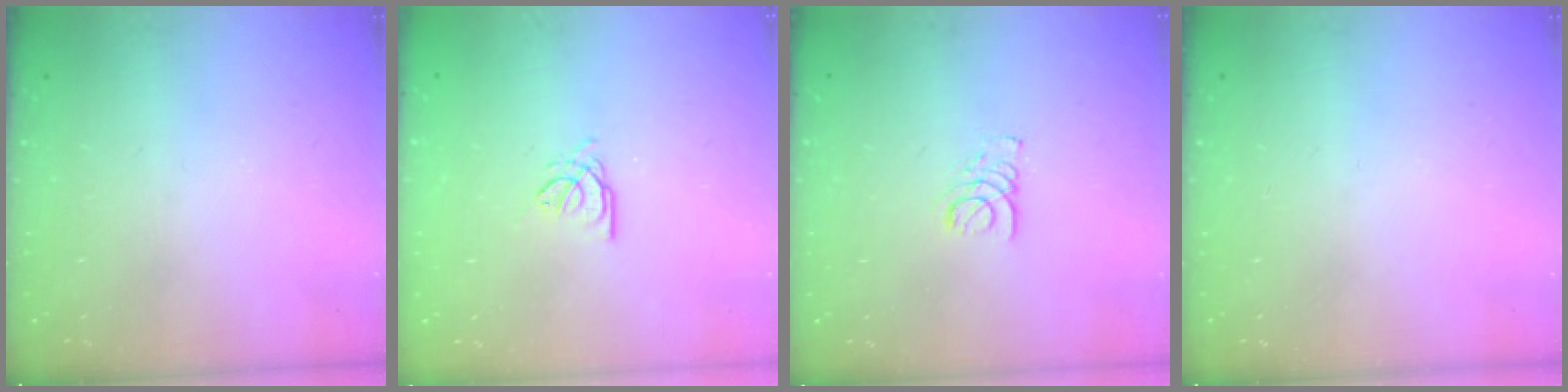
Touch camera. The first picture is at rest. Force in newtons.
{"total": 0.9, "press": 0.8, "slide": 0.2}
{"total": 1.9, "press": 1.9, "slide": 0.2}
{"total": 0.0}